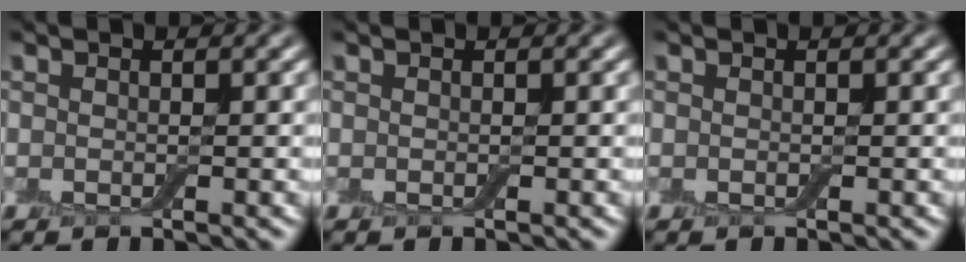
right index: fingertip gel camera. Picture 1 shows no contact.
{"total": 0.0}
{"total": 0.0}